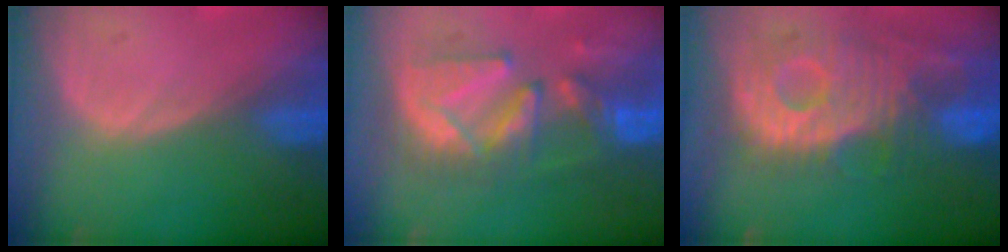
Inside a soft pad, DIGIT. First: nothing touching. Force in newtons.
{"total": 9.4, "press": 9.3, "slide": 0.9}
{"total": 11.8, "press": 10.6, "slide": 5.1}